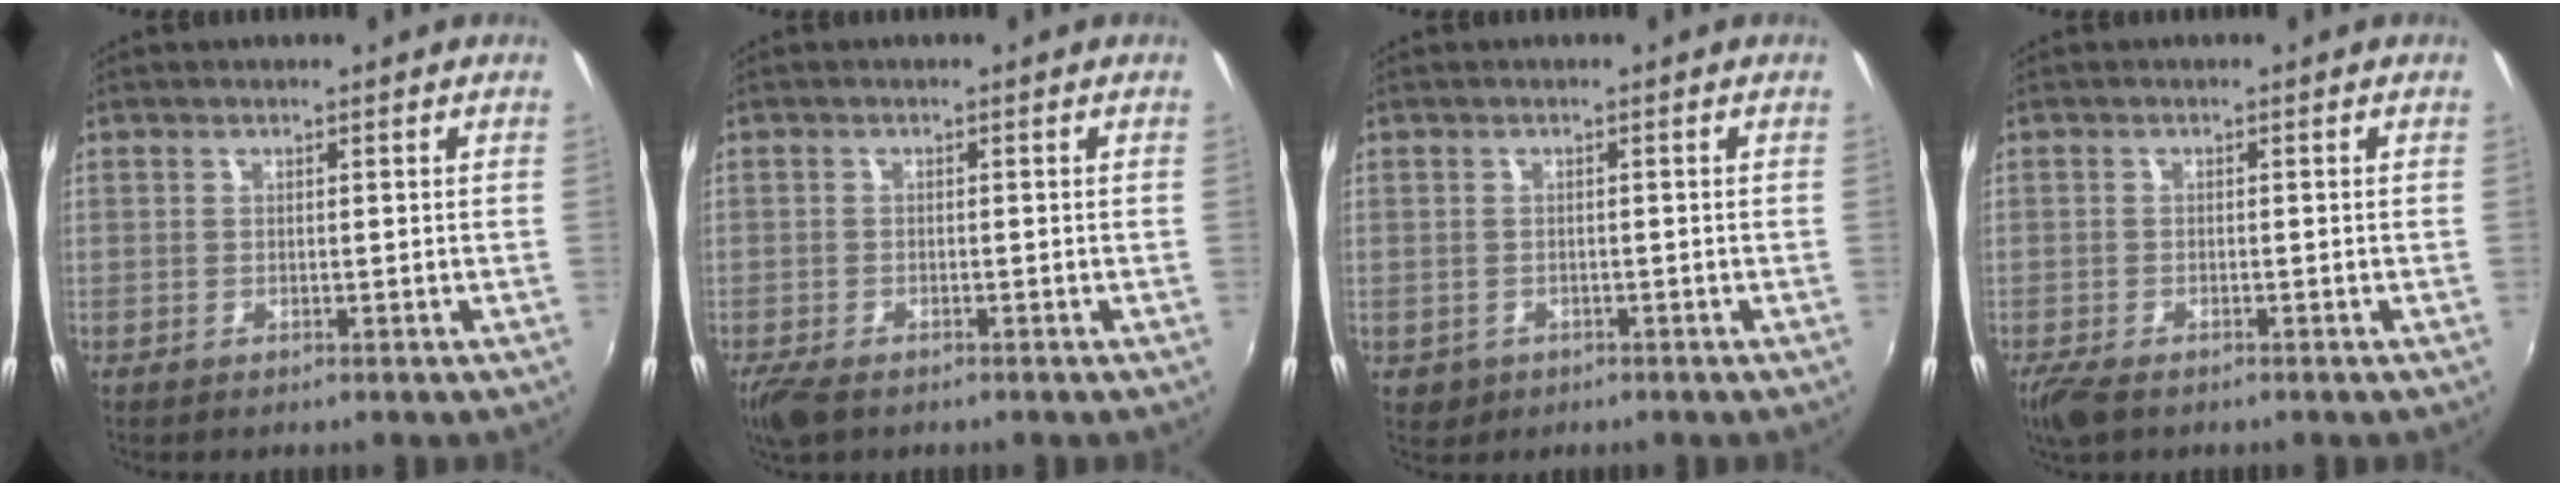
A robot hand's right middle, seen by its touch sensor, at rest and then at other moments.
{"total": 4.2, "force": [-3.2, 1.6, 2.3], "torque": [-0.058, -0.018, -0.061]}
{"total": 2.4, "force": [-0.8, 2.2, 0.8], "torque": [-0.022, -0.003, -0.008]}
{"total": 4.0, "force": [-3.0, 1.4, 2.3], "torque": [-0.057, -0.017, -0.058]}